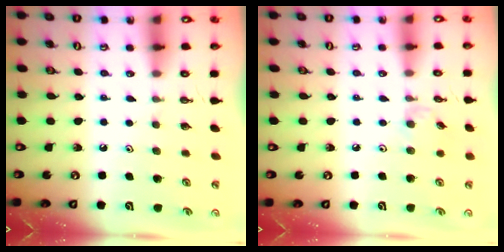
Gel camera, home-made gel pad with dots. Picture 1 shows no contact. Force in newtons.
{"total": 2.5, "press": 2.4, "slide": 0.4}